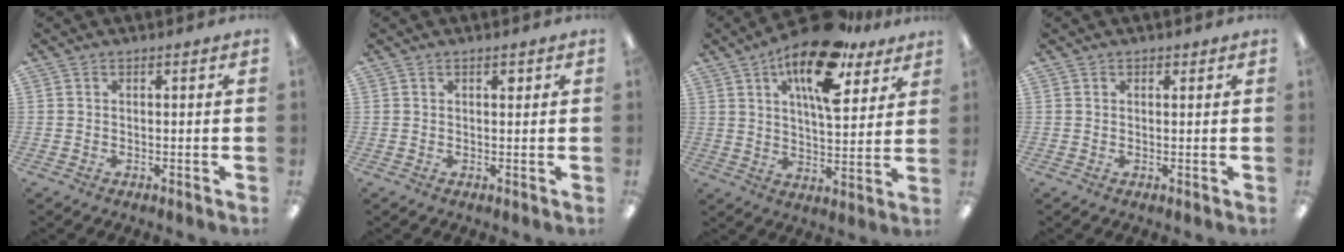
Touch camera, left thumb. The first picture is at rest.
{"total": 1.3, "force": [0.8, 0.6, 0.8], "torque": [-0.010, -0.001, 0.012]}
{"total": 17.5, "force": [10.5, 7.1, 12.1], "torque": [-0.191, -0.047, 0.173]}
{"total": 0.8, "force": [0.6, 0.5, 0.2], "torque": [0.004, -0.002, 0.010]}